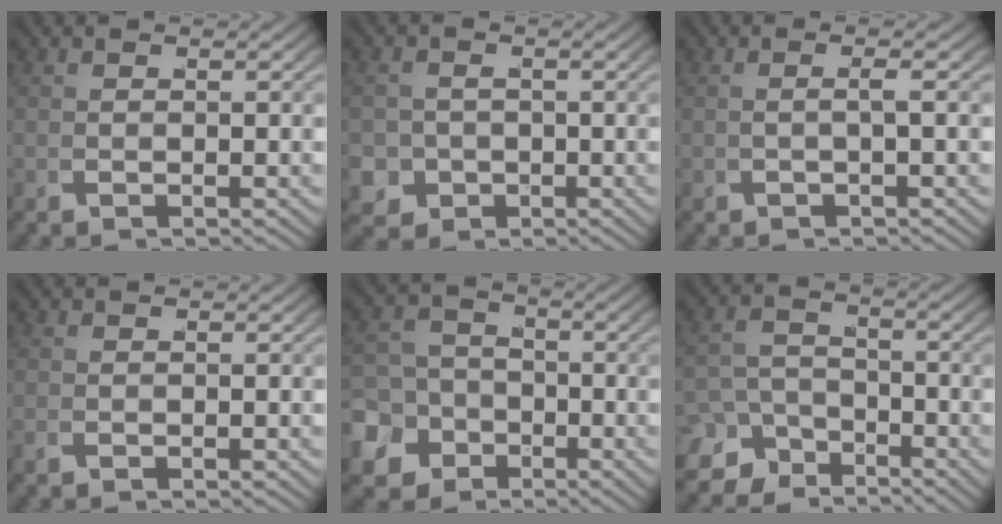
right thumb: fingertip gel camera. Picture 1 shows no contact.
{"total": 6.4, "force": [-2.6, 5.6, 1.9], "torque": [-0.048, -0.039, -0.031]}
{"total": 1.2, "force": [-0.2, -0.1, 1.1], "torque": [-0.030, 0.002, 0.001]}
{"total": 0.0}
{"total": 10.5, "force": [-4.1, 8.9, 3.5], "torque": [-0.056, -0.041, -0.065]}
{"total": 6.0, "force": [-3.5, 4.3, 2.3], "torque": [-0.017, -0.029, -0.053]}